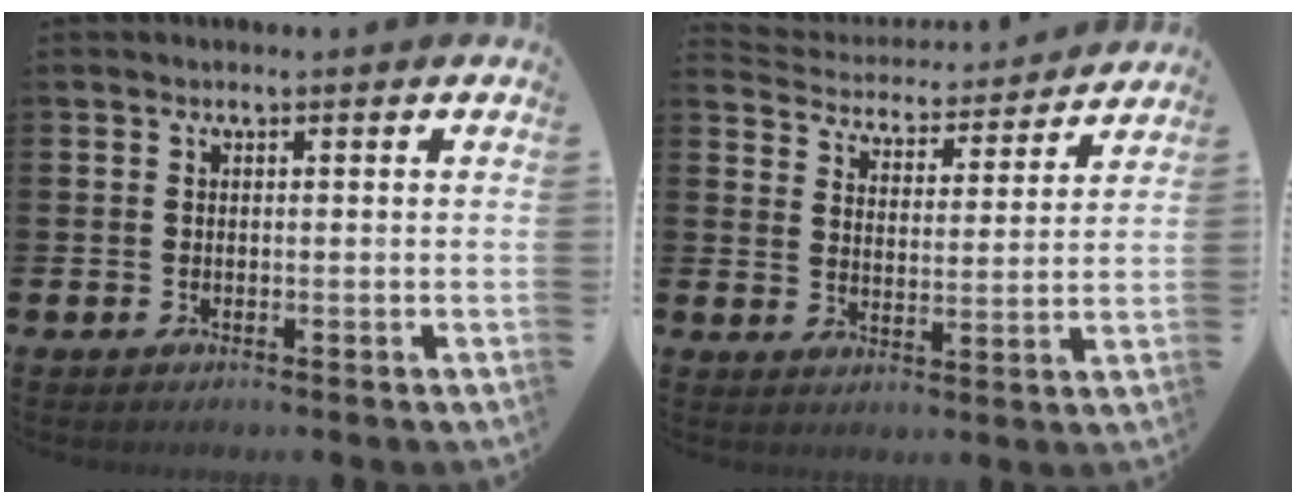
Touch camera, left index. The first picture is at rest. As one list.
[{"total": 4.5, "force": [4.4, 0.9, 0.1], "torque": [-0.029, -0.043, 0.070]}]